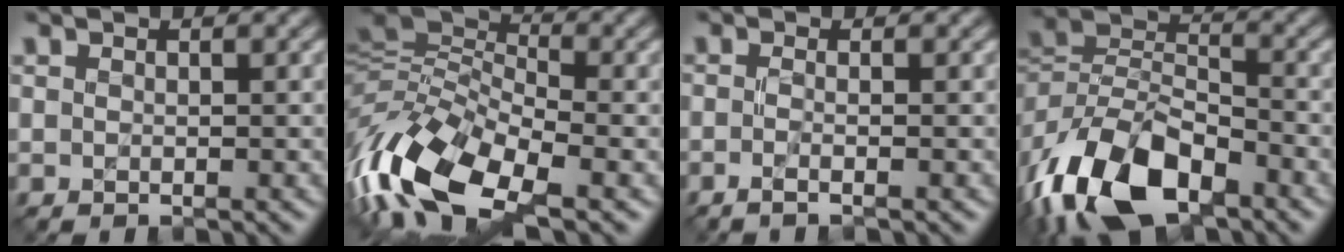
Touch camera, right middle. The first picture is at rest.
{"total": 12.0, "force": [-5.7, 5.3, 9.0], "torque": [-0.188, -0.002, -0.119]}
{"total": 2.1, "force": [-0.5, 0.9, 1.8], "torque": [-0.015, -0.008, -0.020]}
{"total": 12.4, "force": [-7.4, 6.3, 7.7], "torque": [-0.154, -0.004, -0.149]}